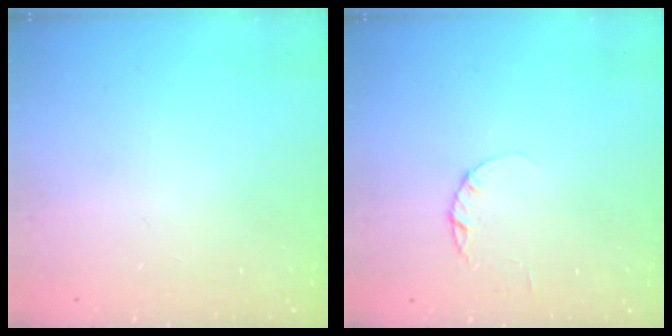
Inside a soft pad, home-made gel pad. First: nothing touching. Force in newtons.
{"total": 2.2, "press": 2.2, "slide": 0.4}